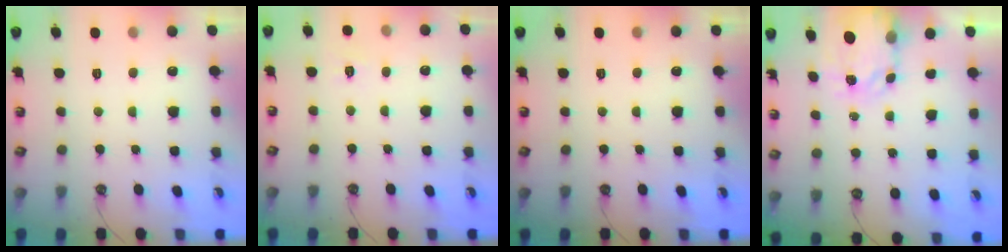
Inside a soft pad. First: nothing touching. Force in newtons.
{"total": 5.5, "press": 5.4, "slide": 0.7}
{"total": 0.0}
{"total": 4.1, "press": 4.1, "slide": 0.4}